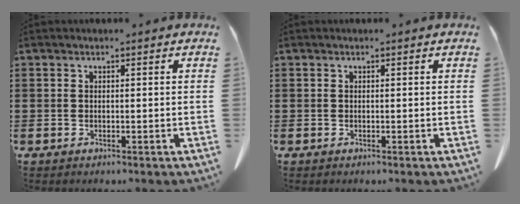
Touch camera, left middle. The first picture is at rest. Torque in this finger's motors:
{"motor_torque": [0.00, 0.00, 0.00, 0.00]}